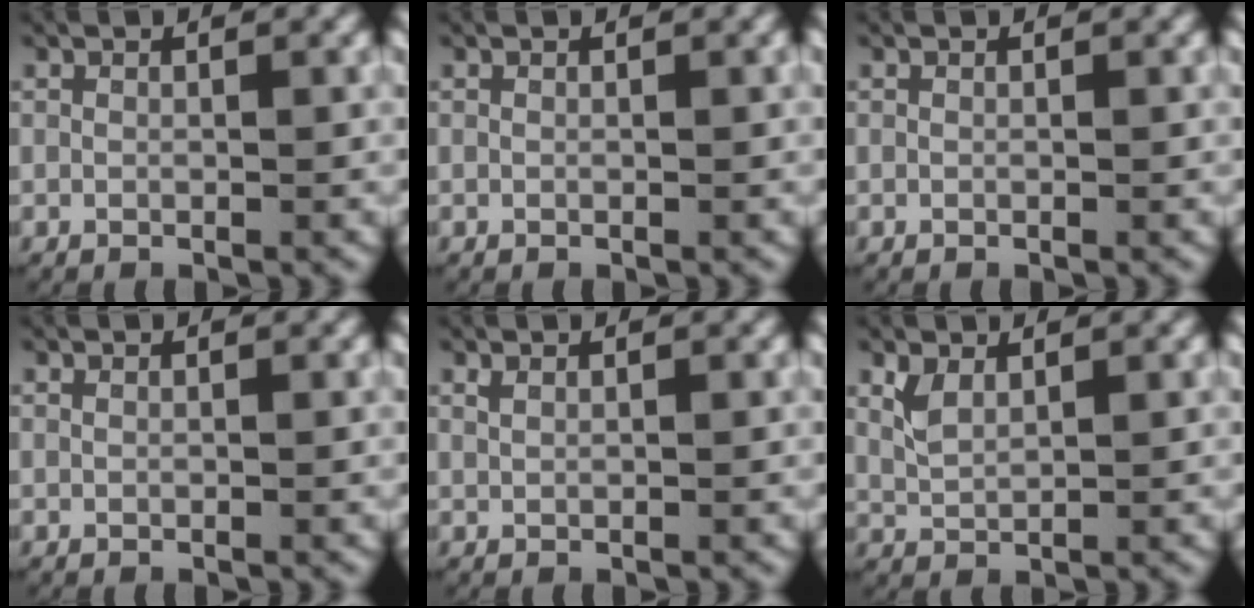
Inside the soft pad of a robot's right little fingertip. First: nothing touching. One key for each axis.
{"total": 0.0}
{"total": 0.0}
{"total": 0.0}
{"total": 0.6, "fx": 0.5, "fy": 0.2, "fz": 0.3, "tx": -0.009, "ty": 0.000, "tz": 0.014}
{"total": 1.9, "fx": 1.0, "fy": 1.0, "fz": 1.2, "tx": -0.033, "ty": -0.003, "tz": 0.026}